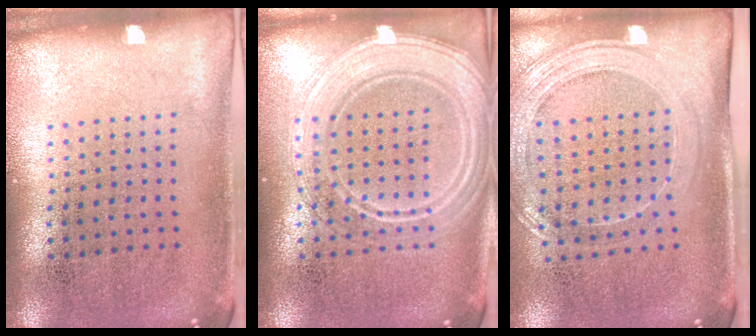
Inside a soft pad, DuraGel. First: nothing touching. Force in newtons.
{"total": 3.8, "press": 3.7, "slide": 0.6}
{"total": 1.9, "press": 1.7, "slide": 1.0}